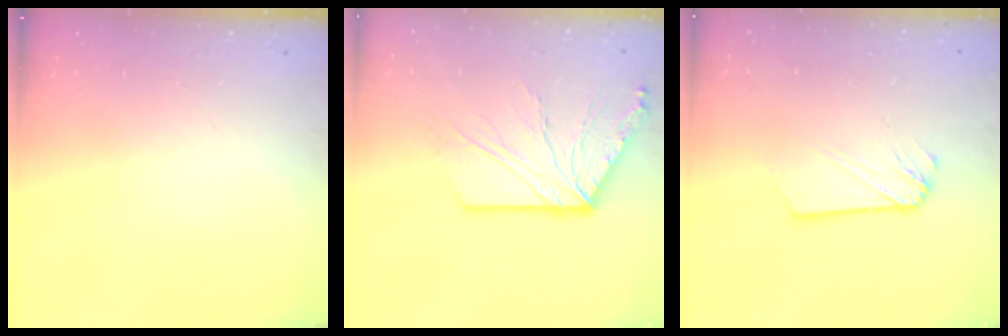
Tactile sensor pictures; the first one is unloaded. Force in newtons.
{"total": 12.4, "press": 12.4, "slide": 0.5}
{"total": 2.5, "press": 2.5, "slide": 0.1}